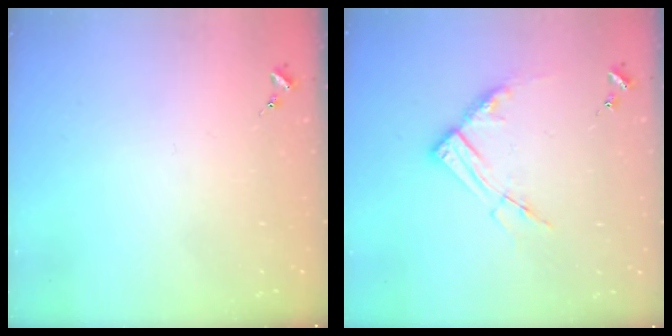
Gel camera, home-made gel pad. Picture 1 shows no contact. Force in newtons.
{"total": 10.3, "press": 10.2, "slide": 1.0}